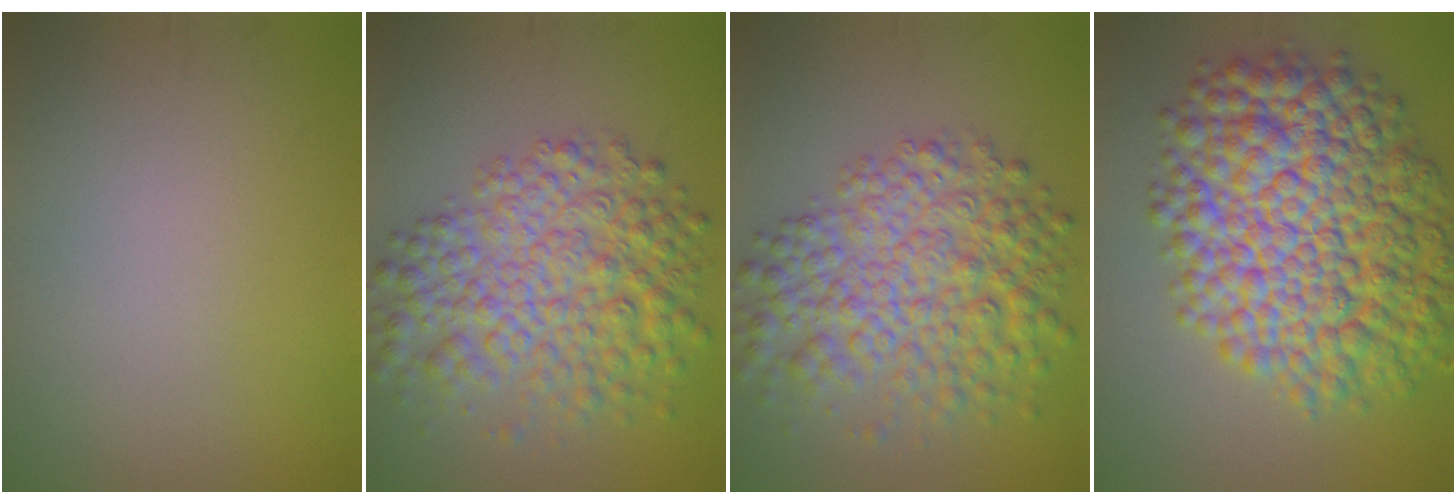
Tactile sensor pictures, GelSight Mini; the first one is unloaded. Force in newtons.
{"total": 7.4, "press": 7.4, "slide": 0.2}
{"total": 7.4, "press": 7.4, "slide": 0.2}
{"total": 12.8, "press": 12.8, "slide": 0.2}